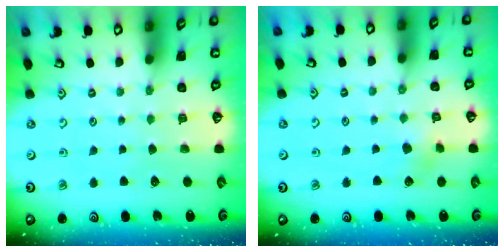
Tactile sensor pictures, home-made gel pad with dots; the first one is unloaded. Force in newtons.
{"total": 4.6, "press": 4.5, "slide": 0.9}